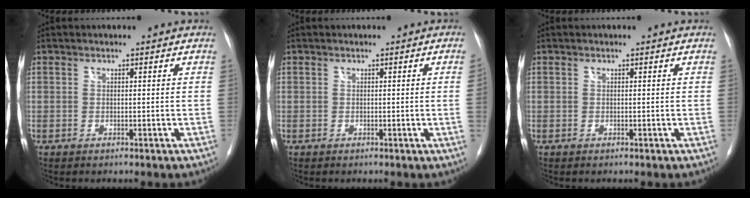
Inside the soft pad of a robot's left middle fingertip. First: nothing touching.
{"total": 1.3, "force": [-0.1, -0.6, 1.1], "torque": [-0.010, -0.001, -0.002]}
{"total": 0.0}